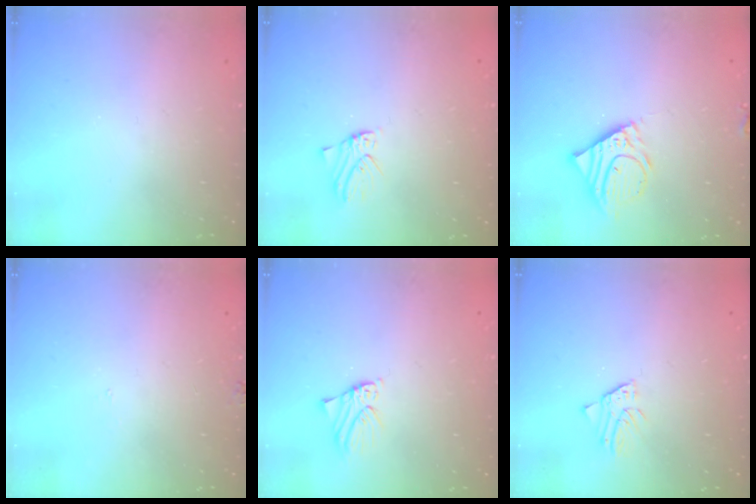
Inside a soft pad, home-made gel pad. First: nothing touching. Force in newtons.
{"total": 2.1, "press": 2.1, "slide": 0.2}
{"total": 10.4, "press": 10.1, "slide": 2.3}
{"total": 4.5, "press": 4.5, "slide": 0.3}
{"total": 1.5, "press": 1.5, "slide": 0.1}
{"total": 2.3, "press": 2.3, "slide": 0.1}